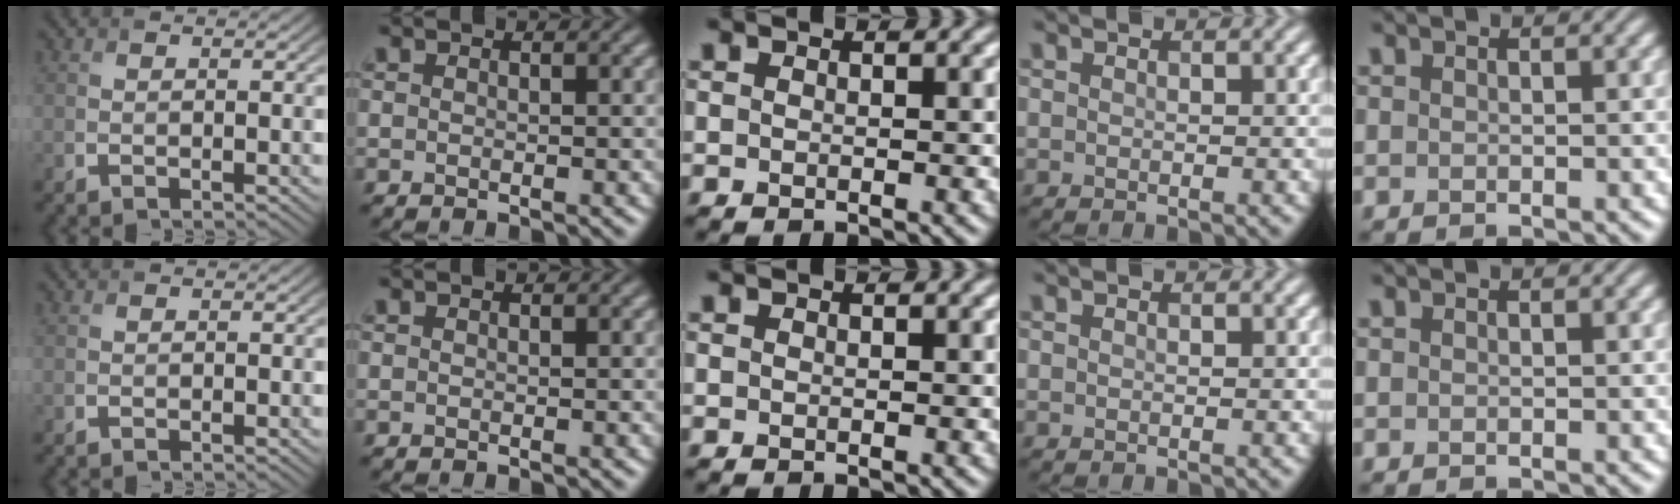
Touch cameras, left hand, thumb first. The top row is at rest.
{}